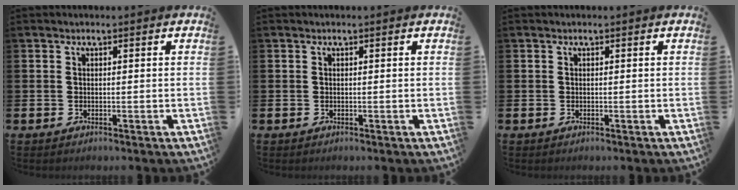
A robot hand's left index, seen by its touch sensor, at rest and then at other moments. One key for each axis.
{"total": 0.0}
{"total": 0.0}